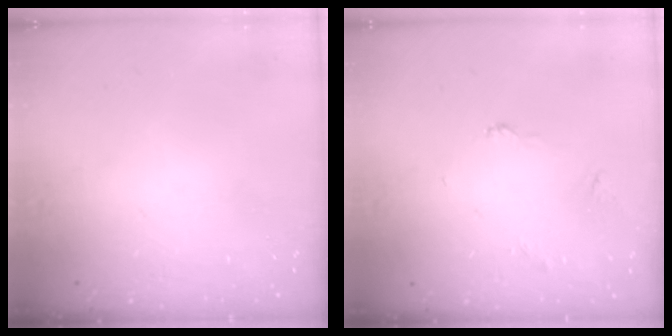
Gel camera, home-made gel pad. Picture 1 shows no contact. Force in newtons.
{"total": 2.5, "press": 2.5, "slide": 0.3}